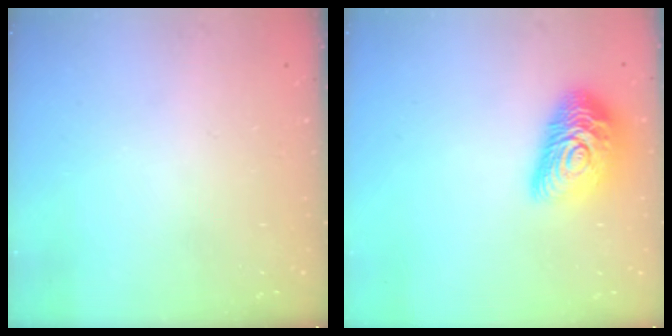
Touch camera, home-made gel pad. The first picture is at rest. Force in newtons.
{"total": 16.0, "press": 15.9, "slide": 1.0}